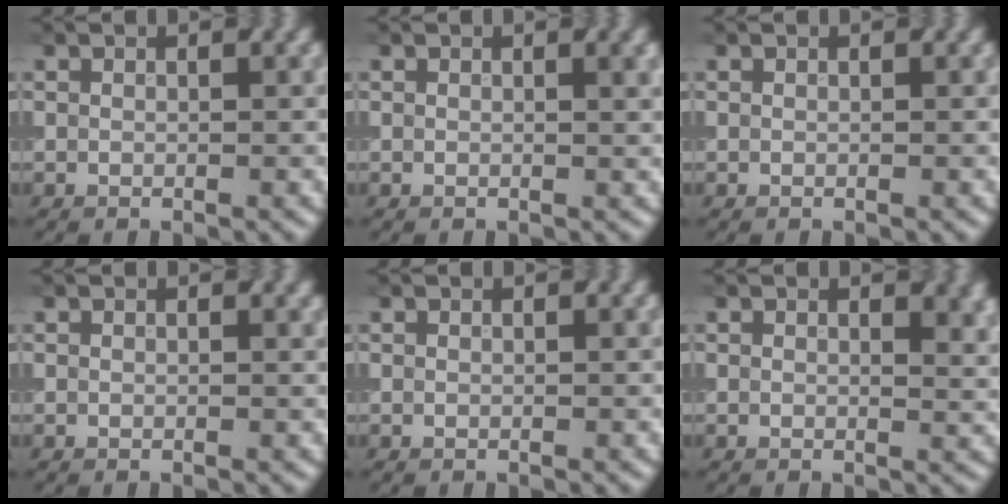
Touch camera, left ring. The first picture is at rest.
{"total": 0.9, "force": [0.3, 0.3, 0.8], "torque": [-0.007, -0.001, 0.009]}
{"total": 0.0}
{"total": 0.0}
{"total": 0.0}
{"total": 2.7, "force": [1.0, 1.5, 2.0], "torque": [-0.018, -0.002, 0.016]}